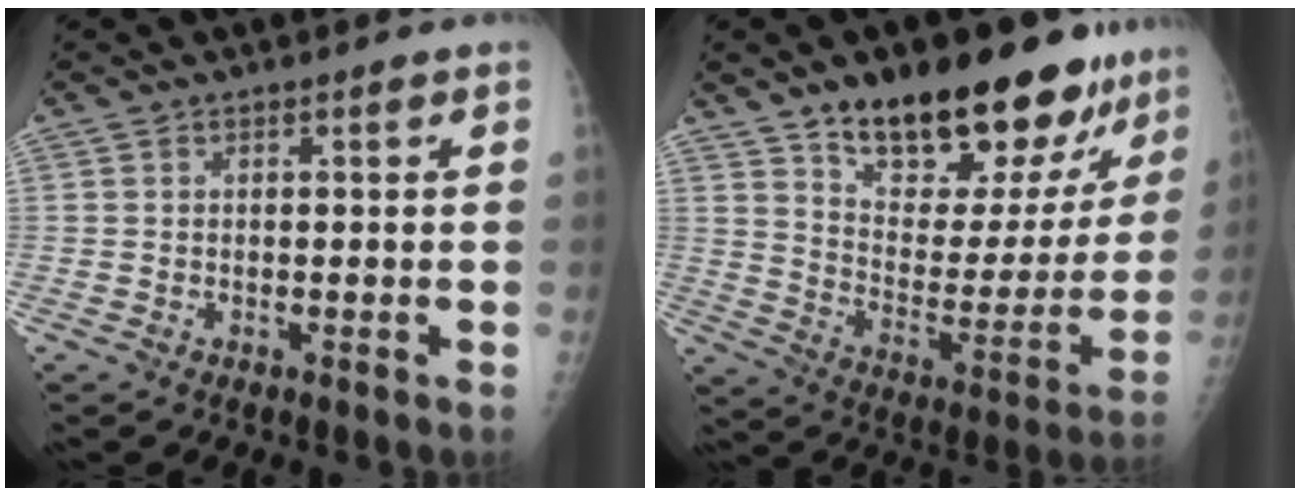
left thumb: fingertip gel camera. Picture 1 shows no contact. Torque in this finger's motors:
{"motor_torque": [0.24, 0.74, 1.40, -1.38, 0.29]}